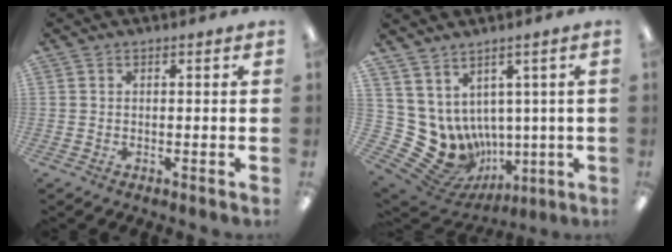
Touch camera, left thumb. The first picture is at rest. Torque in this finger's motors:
{"motor_torque": [-0.07, 0.25, 0.65, -0.73, 0.01]}